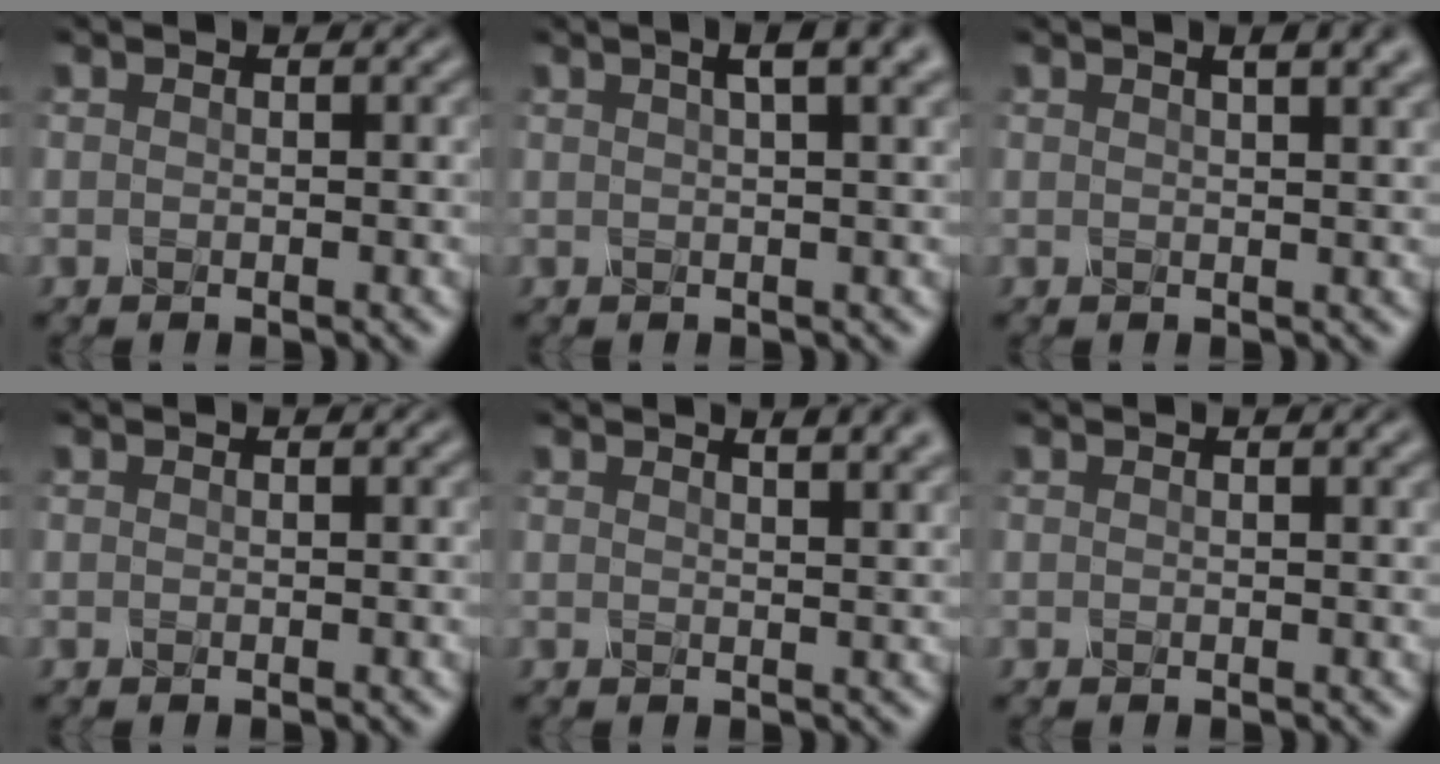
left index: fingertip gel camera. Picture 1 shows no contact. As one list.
[{"total": 5.2, "force": [2.8, 1.9, 4.0], "torque": [-0.037, 0.021, 0.011]}, {"total": 5.0, "force": [2.7, 2.1, 3.6], "torque": [-0.021, 0.023, 0.005]}, {"total": 0.0}, {"total": 4.1, "force": [2.7, 1.5, 2.6], "torque": [-0.009, 0.023, 0.011]}, {"total": 0.7, "force": [0.5, 0.1, 0.5], "torque": [-0.009, 0.002, 0.005]}]